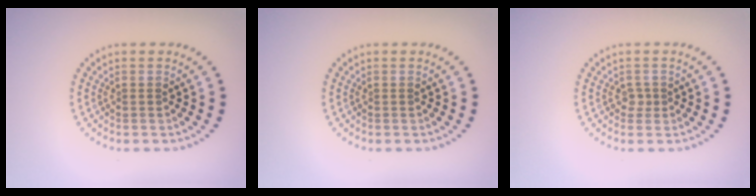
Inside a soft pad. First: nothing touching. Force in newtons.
{"total": 0.0}
{"total": 0.9, "press": 0.7, "slide": 0.6}